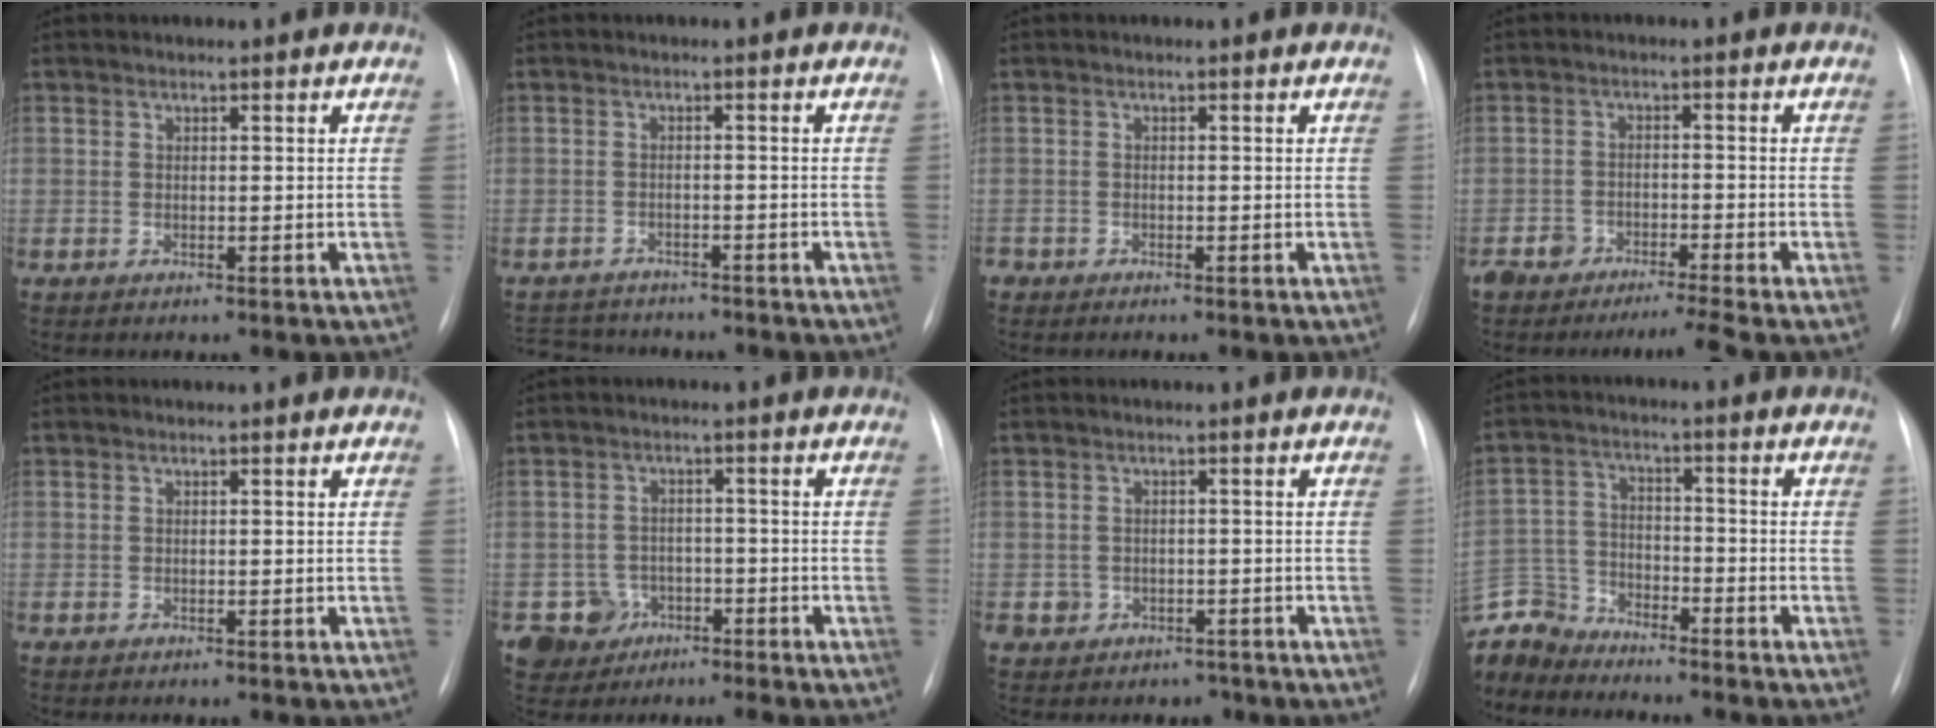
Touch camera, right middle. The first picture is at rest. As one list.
[{"total": 8.5, "force": [-7.5, 3.4, 2.1], "torque": [-0.043, 0.004, -0.097]}, {"total": 1.1, "force": [-1.0, 0.6, 0.1], "torque": [-0.004, 0.000, -0.016]}, {"total": 4.8, "force": [-4.3, 0.0, 2.2], "torque": [-0.035, -0.011, -0.076]}, {"total": 0.0}, {"total": 4.3, "force": [-2.6, 3.4, -0.2], "torque": [0.012, 0.009, -0.043]}, {"total": 3.1, "force": [-1.6, 2.7, -0.1], "torque": [0.010, 0.015, -0.021]}, {"total": 10.2, "force": [-9.7, 3.1, 0.5], "torque": [-0.026, 0.012, -0.192]}]